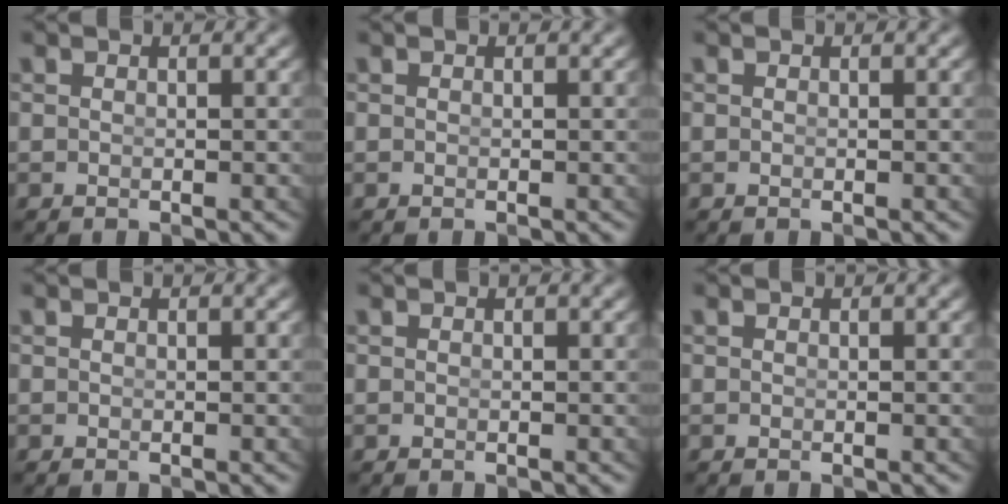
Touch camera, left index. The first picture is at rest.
{"total": 0.0}
{"total": 0.0}
{"total": 0.0}
{"total": 0.0}
{"total": 0.0}